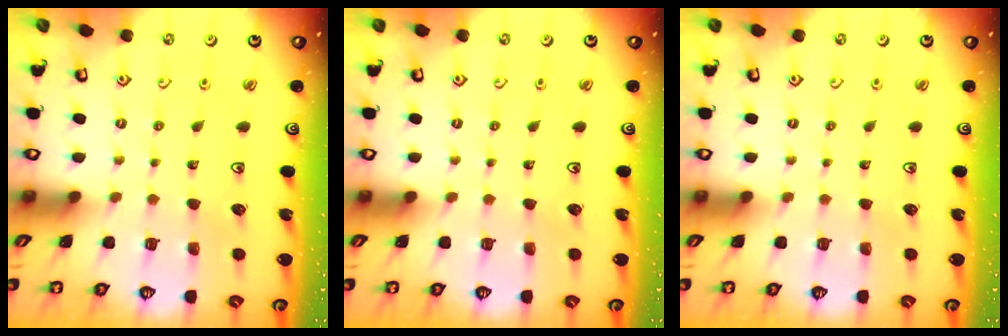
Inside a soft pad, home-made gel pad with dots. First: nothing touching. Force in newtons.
{"total": 0.0}
{"total": 0.0}